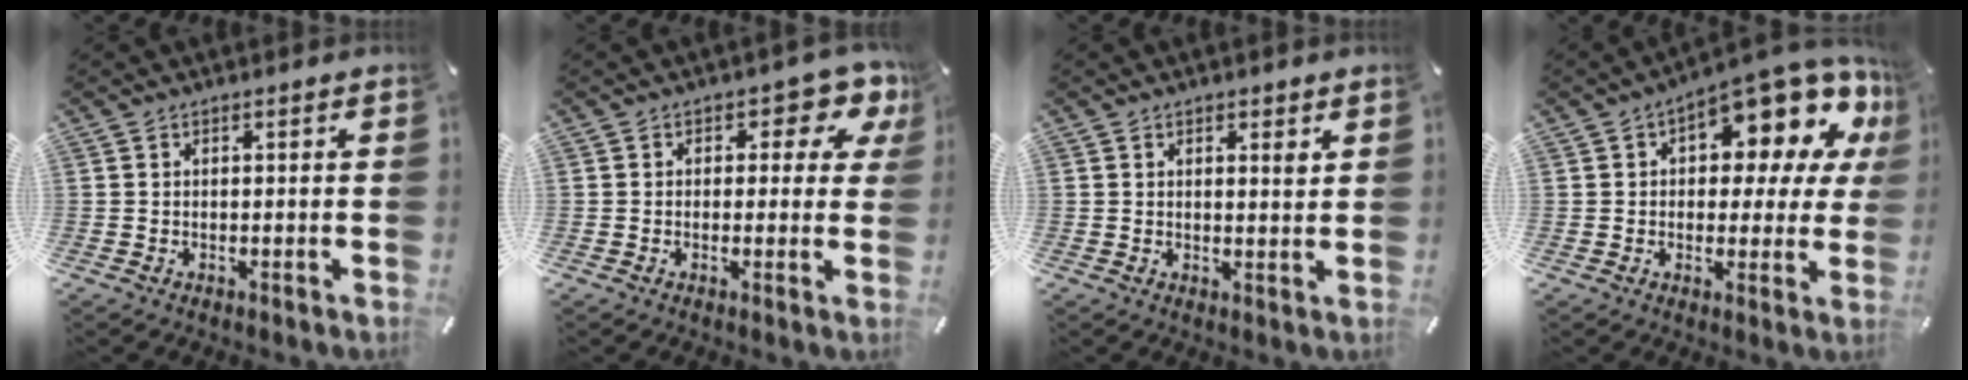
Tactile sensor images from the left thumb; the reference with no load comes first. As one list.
[{"total": 6.0, "force": [2.8, 3.5, 4.0], "torque": [-0.041, -0.015, 0.039]}, {"total": 2.2, "force": [1.4, 0.9, 1.5], "torque": [-0.015, -0.008, 0.021]}, {"total": 13.9, "force": [8.4, 5.8, 9.4], "torque": [-0.121, -0.074, 0.136]}]